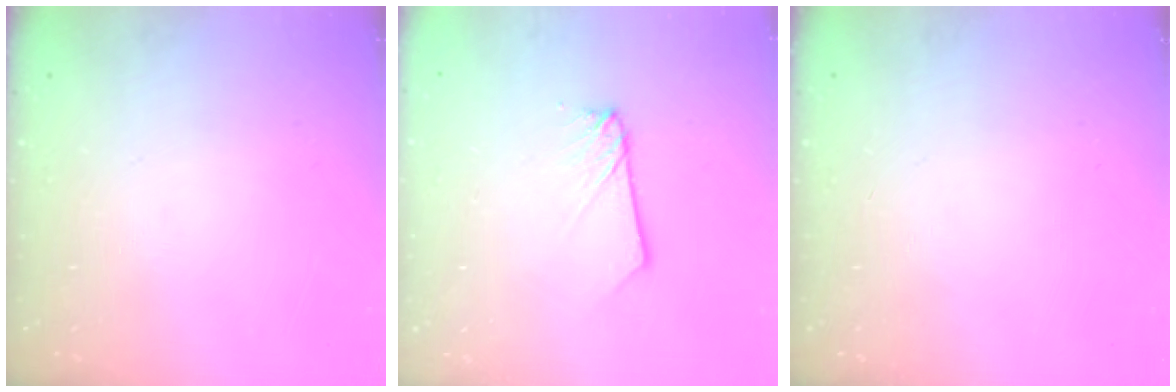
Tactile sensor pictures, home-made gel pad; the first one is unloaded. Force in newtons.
{"total": 2.7, "press": 2.7, "slide": 0.3}
{"total": 0.0}